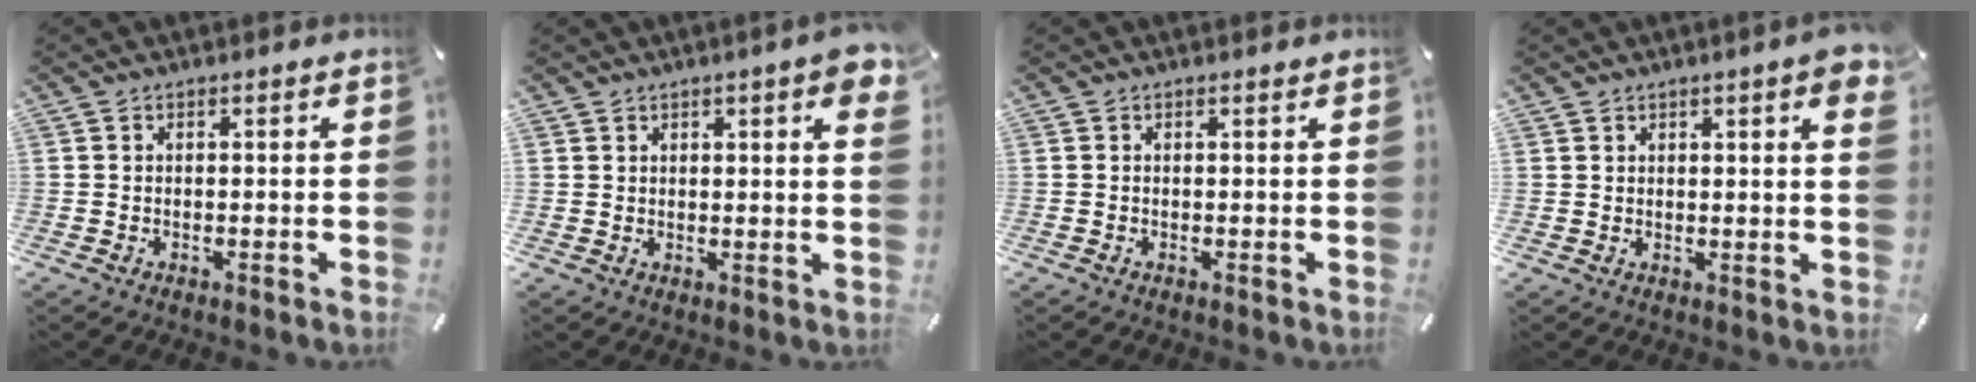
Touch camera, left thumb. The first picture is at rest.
{"total": 3.5, "force": [2.3, 1.2, 2.3], "torque": [-0.032, -0.004, 0.039]}
{"total": 0.0}
{"total": 3.1, "force": [2.1, 1.0, 2.1], "torque": [-0.029, -0.004, 0.035]}